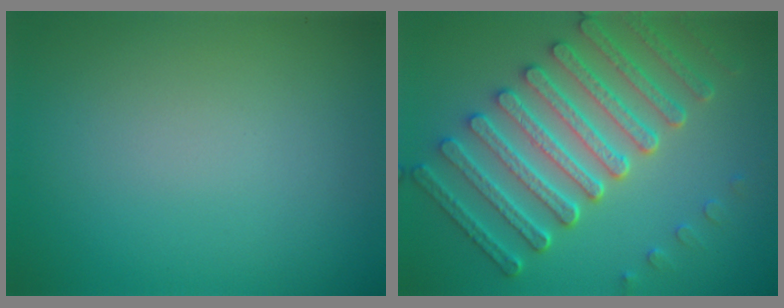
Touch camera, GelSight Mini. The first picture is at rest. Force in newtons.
{"total": 7.7, "press": 6.1, "slide": 4.8}